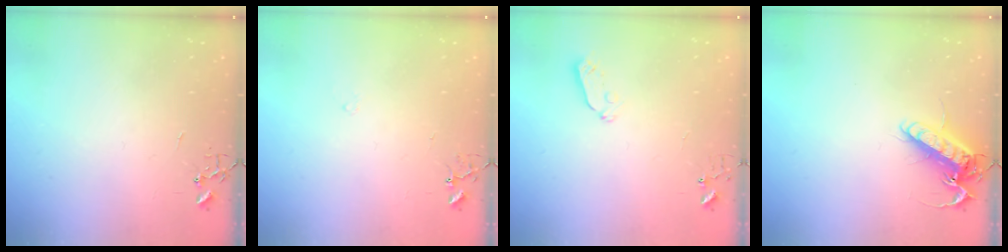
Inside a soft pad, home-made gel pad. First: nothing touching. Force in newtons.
{"total": 6.8, "press": 6.8, "slide": 0.5}
{"total": 3.9, "press": 3.8, "slide": 0.6}
{"total": 13.4, "press": 13.2, "slide": 2.1}